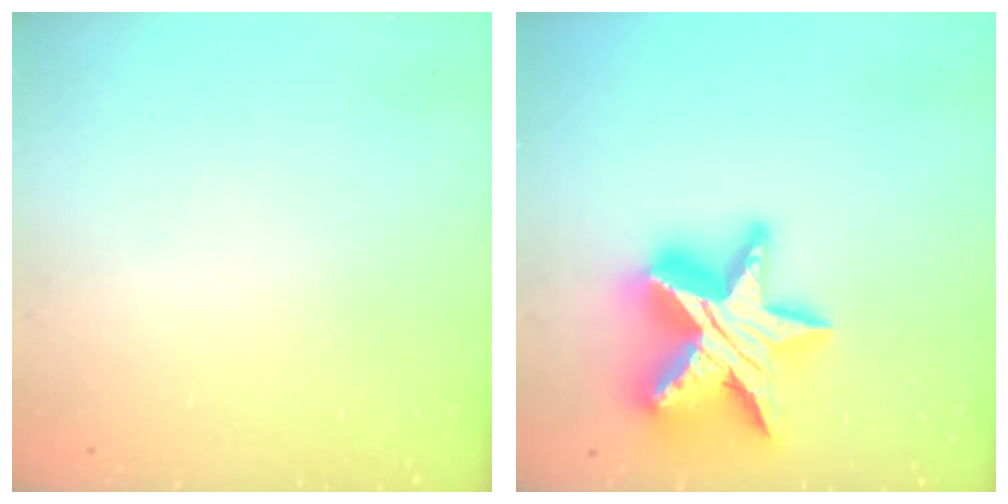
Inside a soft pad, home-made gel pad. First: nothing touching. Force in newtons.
{"total": 24.8, "press": 24.8, "slide": 1.7}